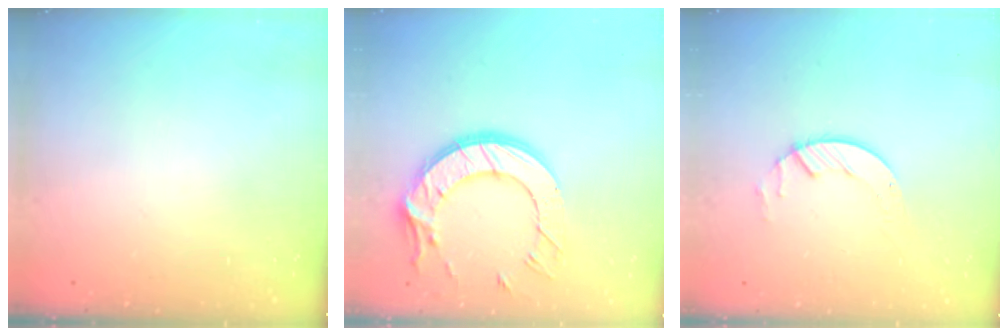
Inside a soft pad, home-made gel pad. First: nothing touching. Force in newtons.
{"total": 15.9, "press": 15.9, "slide": 1.0}
{"total": 4.2, "press": 4.1, "slide": 0.5}